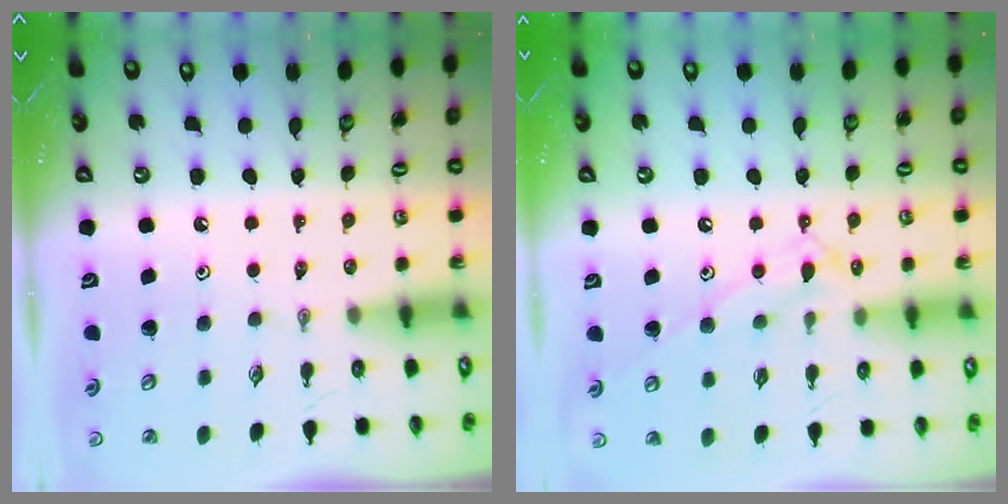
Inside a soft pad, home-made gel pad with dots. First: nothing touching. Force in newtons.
{"total": 11.1, "press": 11.1, "slide": 0.6}